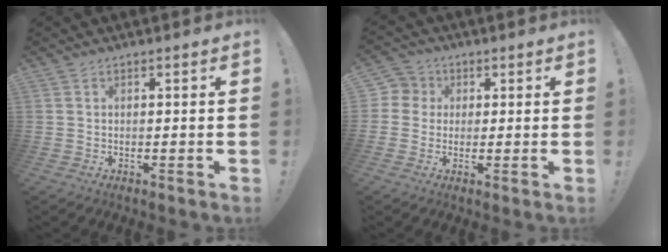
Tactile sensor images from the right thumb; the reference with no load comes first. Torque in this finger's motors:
{"motor_torque": [0.10, 0.26, -0.31, 0.04, 0.00]}